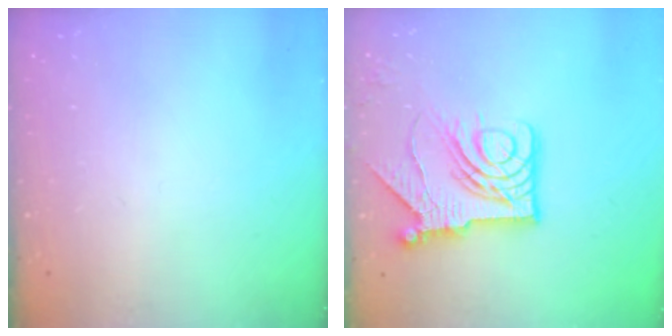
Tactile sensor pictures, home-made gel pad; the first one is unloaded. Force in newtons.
{"total": 13.2, "press": 13.1, "slide": 1.6}